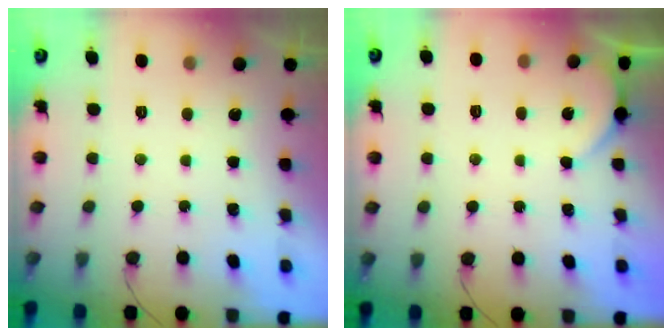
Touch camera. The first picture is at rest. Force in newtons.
{"total": 2.6, "press": 2.5, "slide": 0.5}